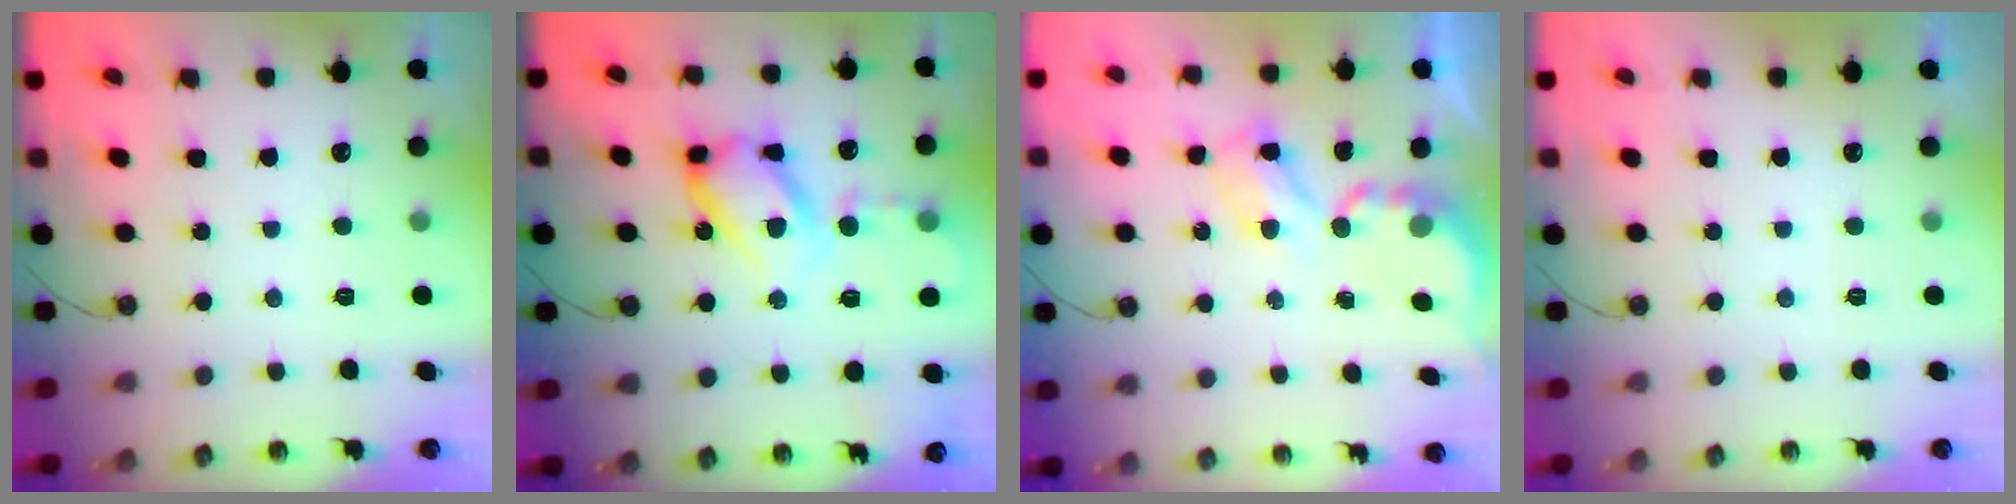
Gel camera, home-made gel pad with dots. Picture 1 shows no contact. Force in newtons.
{"total": 16.0, "press": 15.9, "slide": 1.6}
{"total": 4.6, "press": 4.6, "slide": 0.6}
{"total": 0.0}